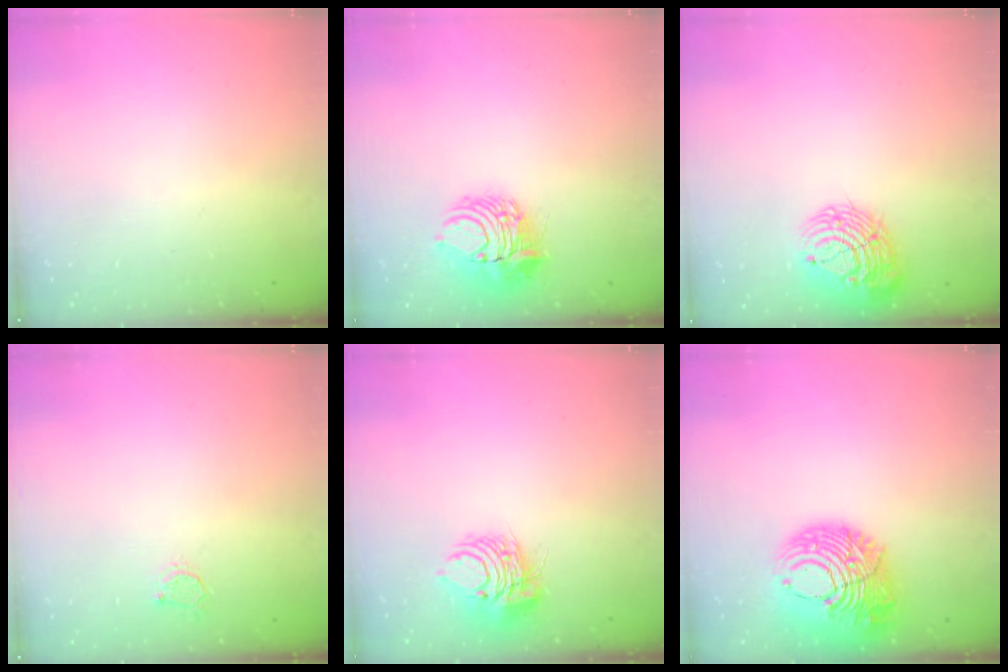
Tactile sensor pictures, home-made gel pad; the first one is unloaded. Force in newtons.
{"total": 9.1, "press": 9.1, "slide": 0.5}
{"total": 13.2, "press": 13.1, "slide": 1.5}
{"total": 3.0, "press": 3.0, "slide": 0.4}
{"total": 8.8, "press": 8.8, "slide": 0.9}
{"total": 18.9, "press": 18.8, "slide": 2.3}